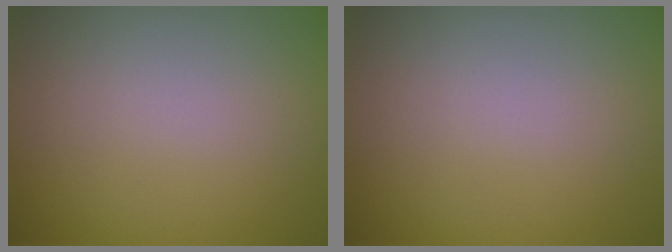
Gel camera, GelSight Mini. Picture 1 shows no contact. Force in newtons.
{"total": 0.0}